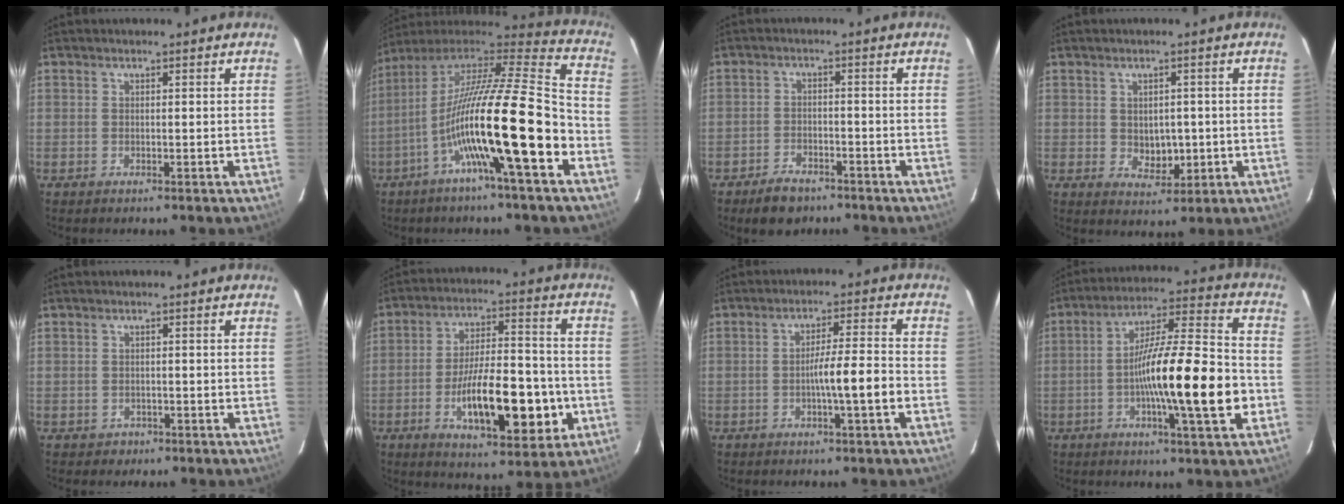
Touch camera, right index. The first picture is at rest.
{"total": 21.8, "force": [-7.3, 0.7, 20.6], "torque": [-0.360, -0.008, -0.133]}
{"total": 5.0, "force": [-3.8, 2.5, 2.1], "torque": [-0.042, 0.001, -0.057]}
{"total": 4.3, "force": [-0.3, 2.9, 3.2], "torque": [-0.039, -0.003, 0.007]}
{"total": 1.4, "force": [-0.8, 1.2, 0.0], "torque": [0.000, 0.005, -0.010]}
{"total": 16.6, "force": [-4.8, 5.0, 15.1], "torque": [-0.245, 0.006, -0.071]}
{"total": 6.4, "force": [-1.9, -0.3, 6.1], "torque": [-0.101, 0.008, -0.030]}
{"total": 17.7, "force": [-3.9, 1.0, 17.3], "torque": [-0.283, 0.000, -0.066]}